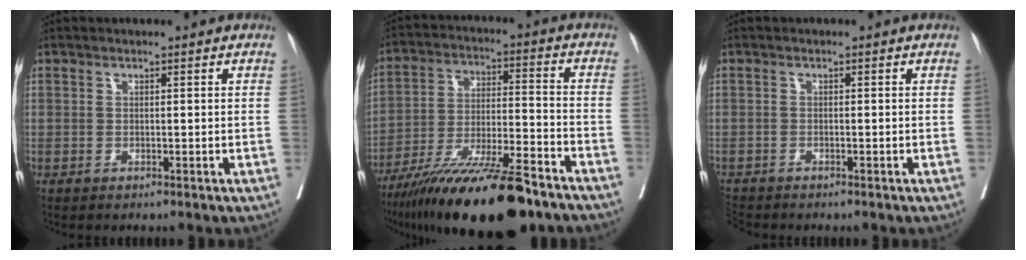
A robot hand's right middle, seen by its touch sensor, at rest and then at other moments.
{"total": 20.2, "force": [-15.4, 2.6, 12.8], "torque": [-0.188, -0.023, -0.261]}
{"total": 2.2, "force": [-2.1, 0.6, 0.0], "torque": [0.001, -0.008, -0.039]}